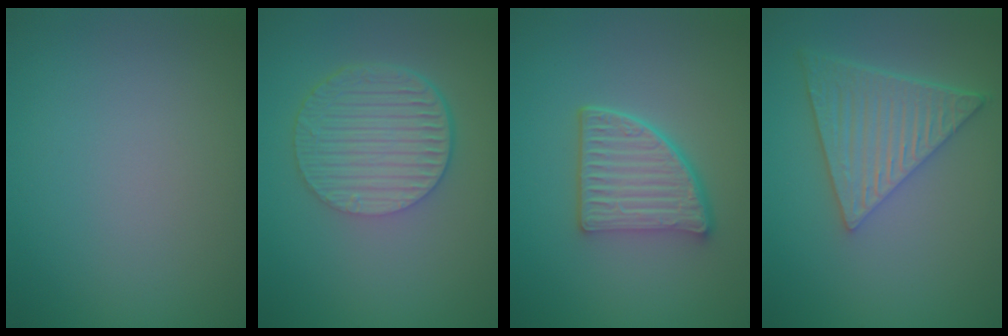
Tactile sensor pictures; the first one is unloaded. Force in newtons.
{"total": 6.5, "press": 4.5, "slide": 4.7}
{"total": 5.0, "press": 3.8, "slide": 3.3}
{"total": 6.9, "press": 4.9, "slide": 4.8}